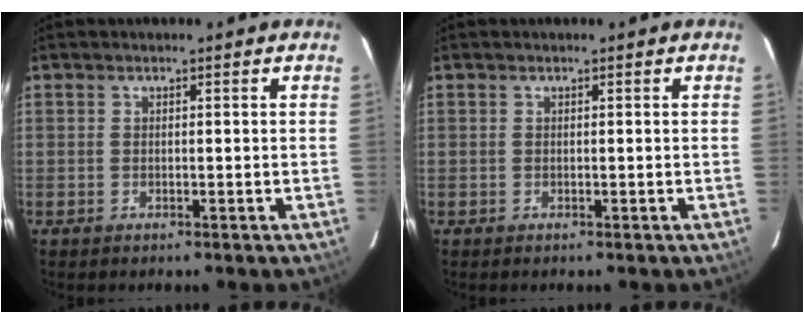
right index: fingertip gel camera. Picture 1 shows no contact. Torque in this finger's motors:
{"motor_torque": [0.08, 0.05, 0.02, 0.01]}